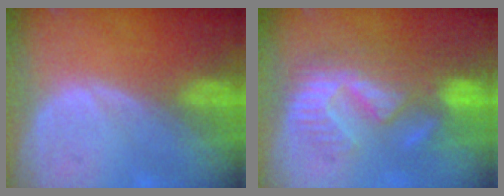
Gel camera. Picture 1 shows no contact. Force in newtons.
{"total": 9.7, "press": 9.3, "slide": 3.0}